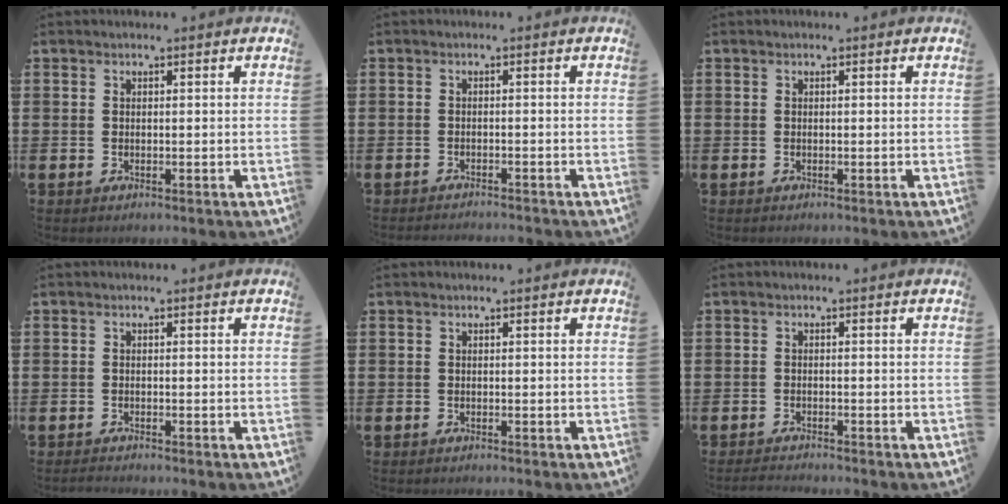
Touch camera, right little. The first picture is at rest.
{"total": 1.1, "force": [-1.0, -0.2, -0.1], "torque": [0.000, 0.001, -0.021]}
{"total": 0.0}
{"total": 0.7, "force": [-0.7, 0.0, 0.2], "torque": [-0.005, -0.003, -0.014]}
{"total": 0.0}
{"total": 1.3, "force": [-1.2, 0.0, 0.3], "torque": [-0.006, 0.001, -0.025]}